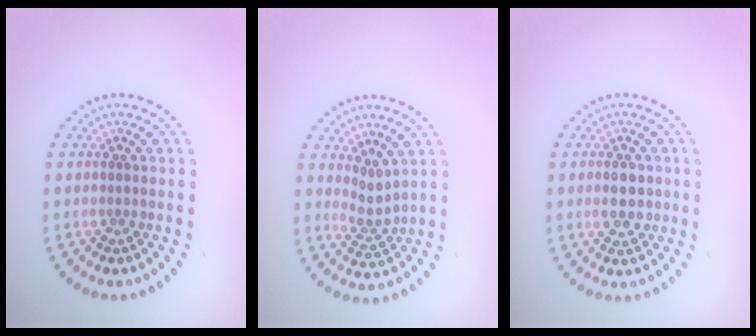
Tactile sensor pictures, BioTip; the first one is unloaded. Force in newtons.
{"total": 2.0, "press": 1.4, "slide": 1.5}
{"total": 2.7, "press": 2.7, "slide": 0.1}